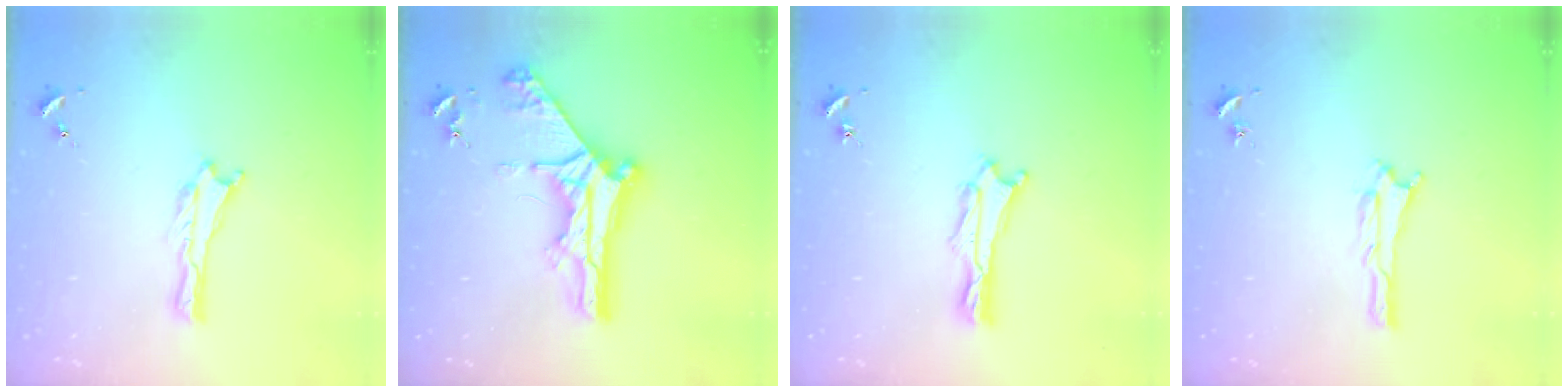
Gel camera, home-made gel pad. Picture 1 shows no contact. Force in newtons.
{"total": 10.1, "press": 10.1, "slide": 1.0}
{"total": 0.9, "press": 0.9, "slide": 0.2}
{"total": 0.6, "press": 0.6, "slide": 0.1}